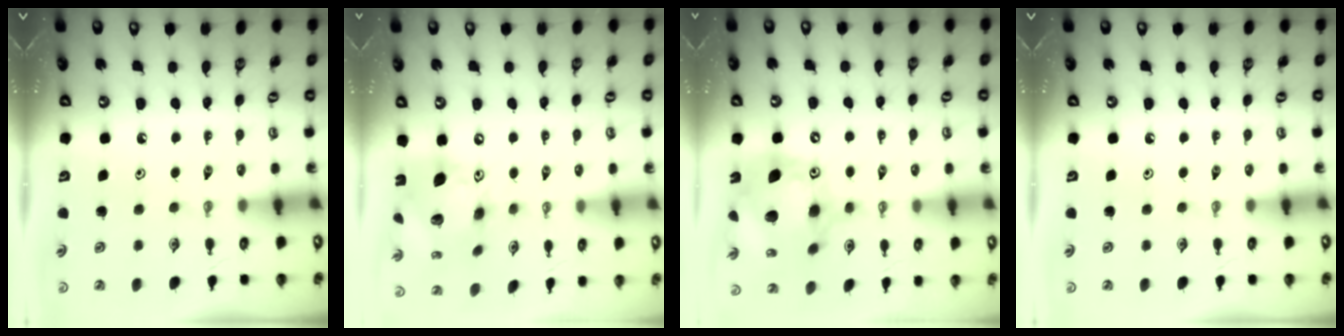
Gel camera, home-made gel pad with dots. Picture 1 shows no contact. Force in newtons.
{"total": 17.1, "press": 17.0, "slide": 1.9}
{"total": 18.4, "press": 18.3, "slide": 1.9}
{"total": 0.0}